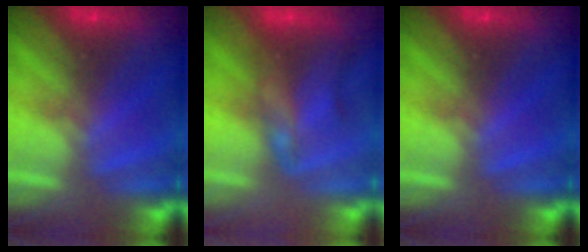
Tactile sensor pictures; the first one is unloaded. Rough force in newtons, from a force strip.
{"total": 2.1}
{"total": 0.0}